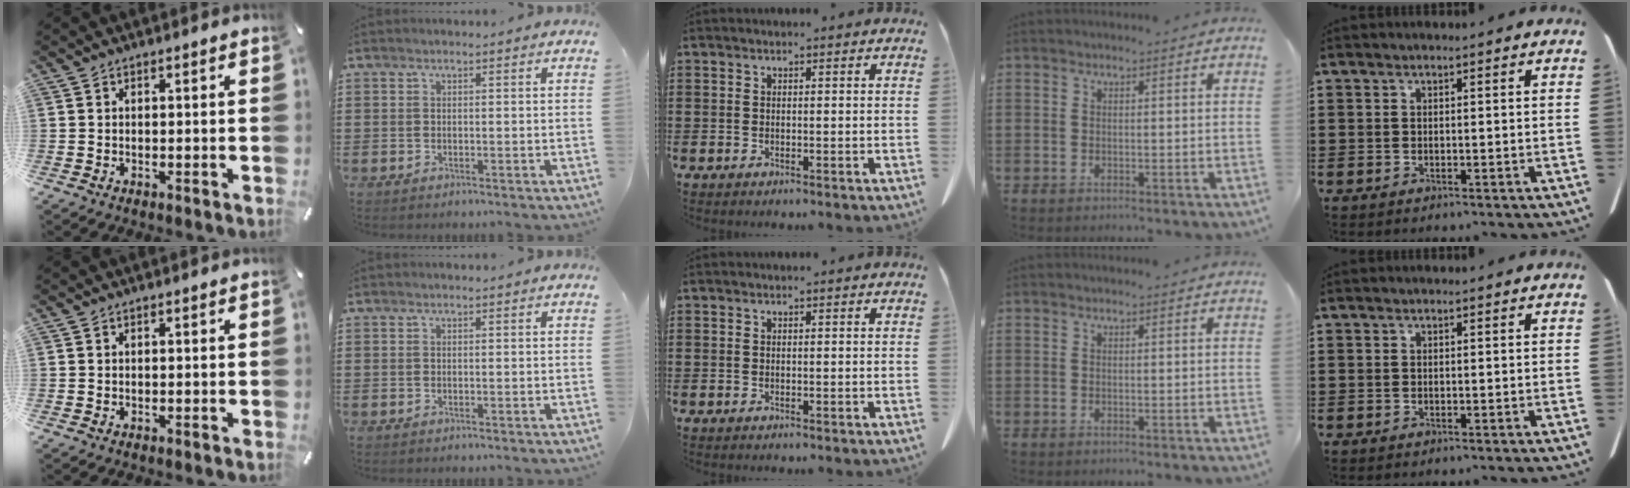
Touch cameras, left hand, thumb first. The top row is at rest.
{}